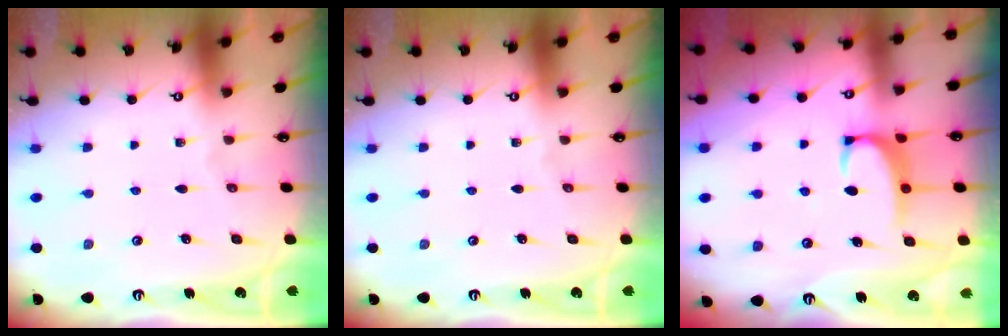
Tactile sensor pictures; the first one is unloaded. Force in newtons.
{"total": 0.0}
{"total": 2.3, "press": 2.2, "slide": 0.7}